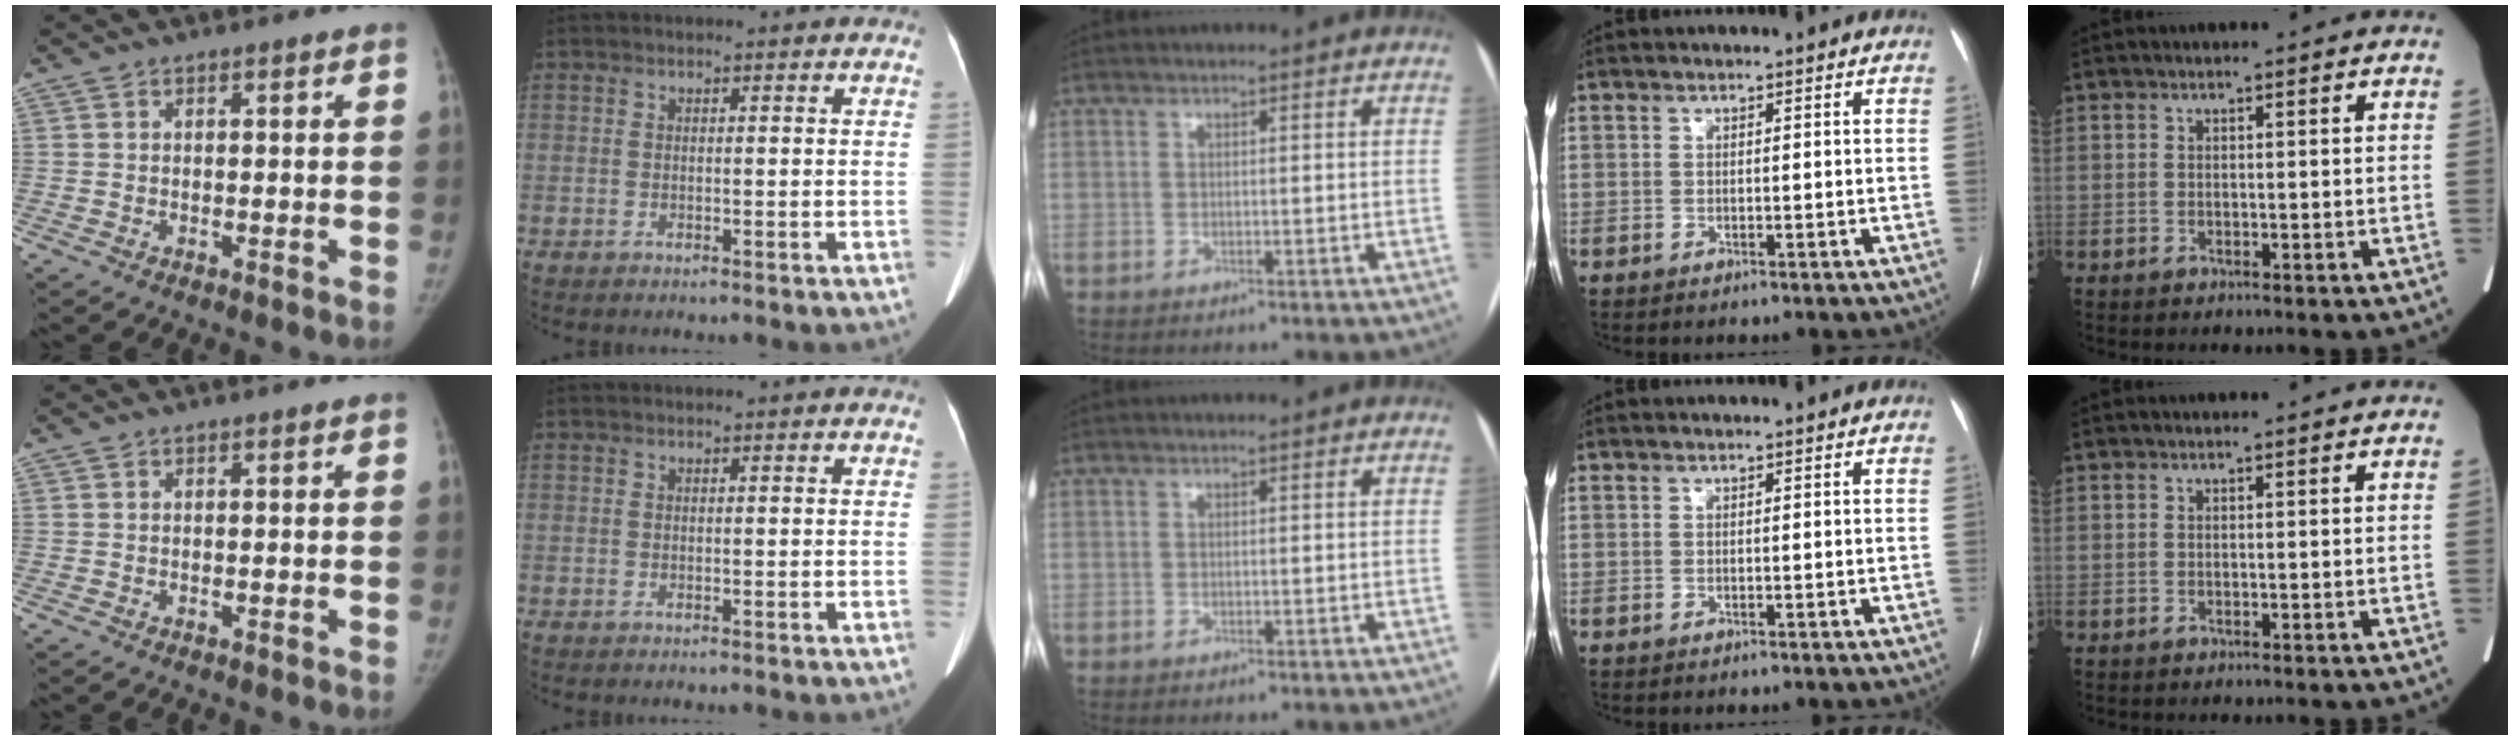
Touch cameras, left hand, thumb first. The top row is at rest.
{}